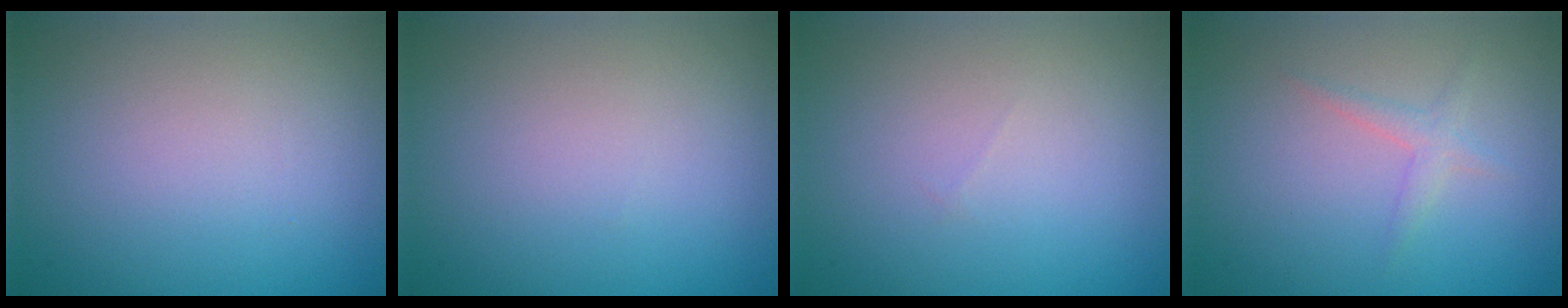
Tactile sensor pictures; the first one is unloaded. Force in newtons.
{"total": 0.0}
{"total": 0.0}
{"total": 1.3, "press": 1.3, "slide": 0.1}